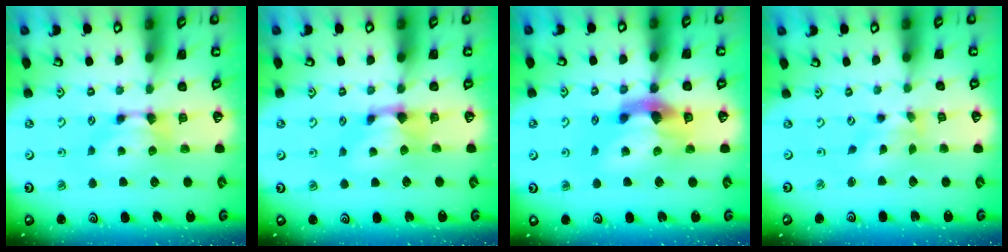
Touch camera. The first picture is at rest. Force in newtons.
{"total": 0.9, "press": 0.2, "slide": 0.9}
{"total": 6.6, "press": 6.2, "slide": 2.2}
{"total": 1.4, "press": 0.9, "slide": 1.1}